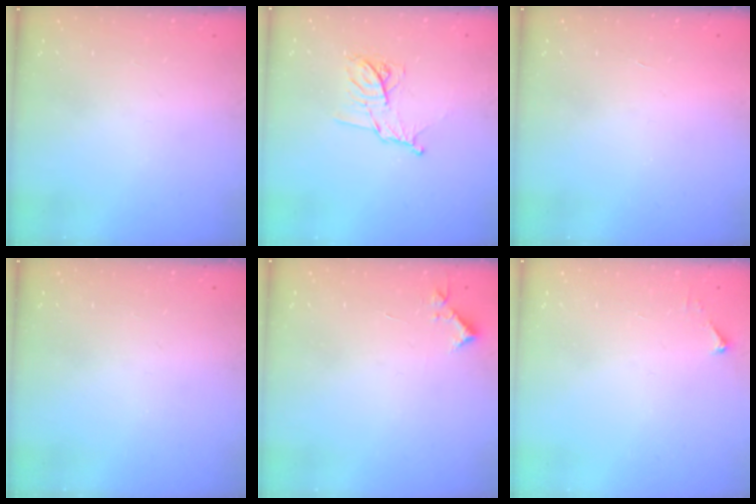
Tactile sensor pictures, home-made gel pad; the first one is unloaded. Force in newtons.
{"total": 10.3, "press": 10.3, "slide": 0.3}
{"total": 1.8, "press": 1.8, "slide": 0.1}
{"total": 0.0}
{"total": 3.6, "press": 3.6, "slide": 0.5}
{"total": 2.5, "press": 2.5, "slide": 0.3}